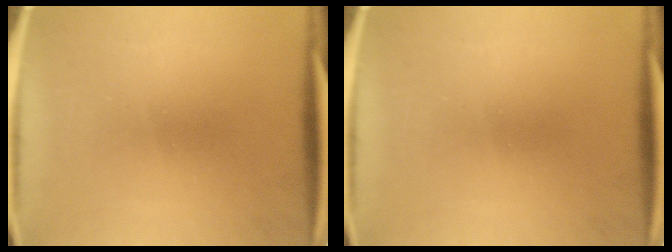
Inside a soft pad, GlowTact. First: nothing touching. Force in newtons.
{"total": 0.0}